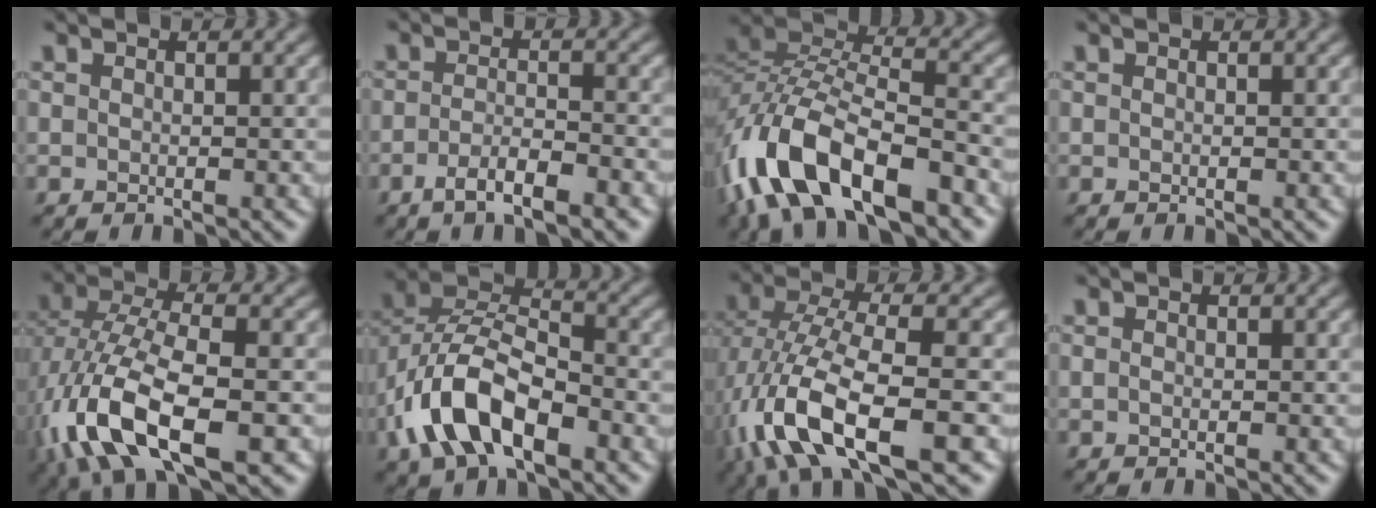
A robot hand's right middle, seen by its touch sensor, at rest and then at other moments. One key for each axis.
{"total": 3.9, "fx": -2.5, "fy": 0.9, "fz": 2.9, "tx": -0.054, "ty": -0.001, "tz": -0.044}
{"total": 13.1, "fx": -7.9, "fy": 5.8, "fz": 8.6, "tx": -0.175, "ty": 0.006, "tz": -0.160}
{"total": 0.0}
{"total": 11.5, "fx": -4.3, "fy": 5.6, "fz": 9.0, "tx": -0.201, "ty": -0.005, "tz": -0.078}
{"total": 9.7, "fx": -4.3, "fy": 5.1, "fz": 7.1, "tx": -0.149, "ty": 0.012, "tz": -0.091}
{"total": 10.8, "fx": -4.3, "fy": 4.4, "fz": 8.9, "tx": -0.184, "ty": -0.001, "tz": -0.082}
{"total": 0.0}